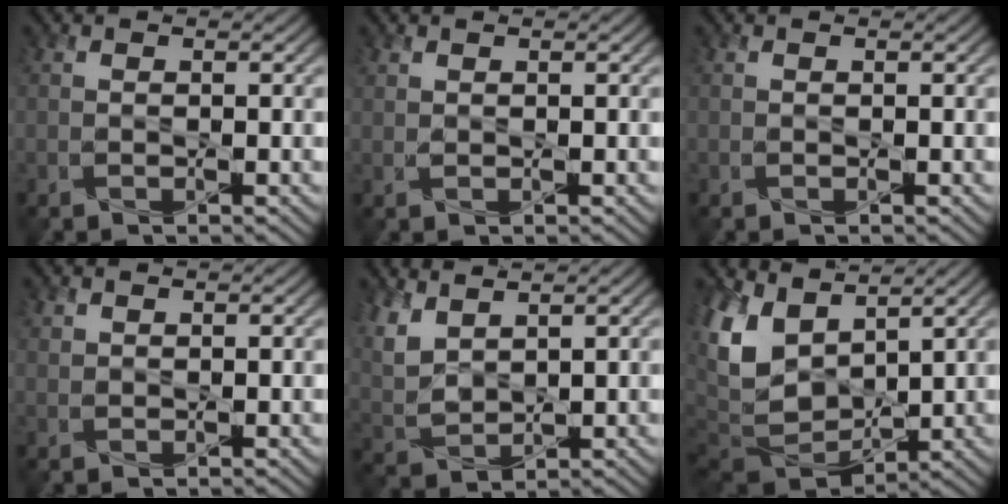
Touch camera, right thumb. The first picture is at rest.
{"total": 0.6, "force": [0.5, 0.2, 0.2], "torque": [-0.009, 0.000, 0.012]}
{"total": 0.0}
{"total": 0.8, "force": [0.7, 0.5, 0.2], "torque": [-0.008, -0.002, 0.018]}
{"total": 5.9, "force": [3.6, 2.9, 3.7], "torque": [-0.104, 0.001, 0.080]}
{"total": 10.4, "force": [2.6, 6.9, 7.4], "torque": [-0.198, -0.007, 0.052]}